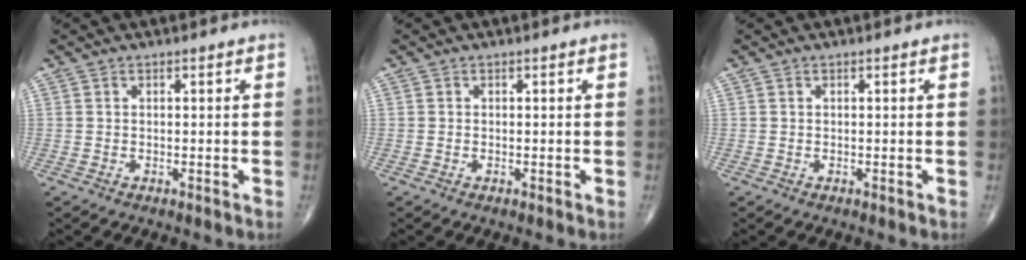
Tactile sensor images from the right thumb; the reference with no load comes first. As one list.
[{"total": 0.0}, {"total": 0.0}]